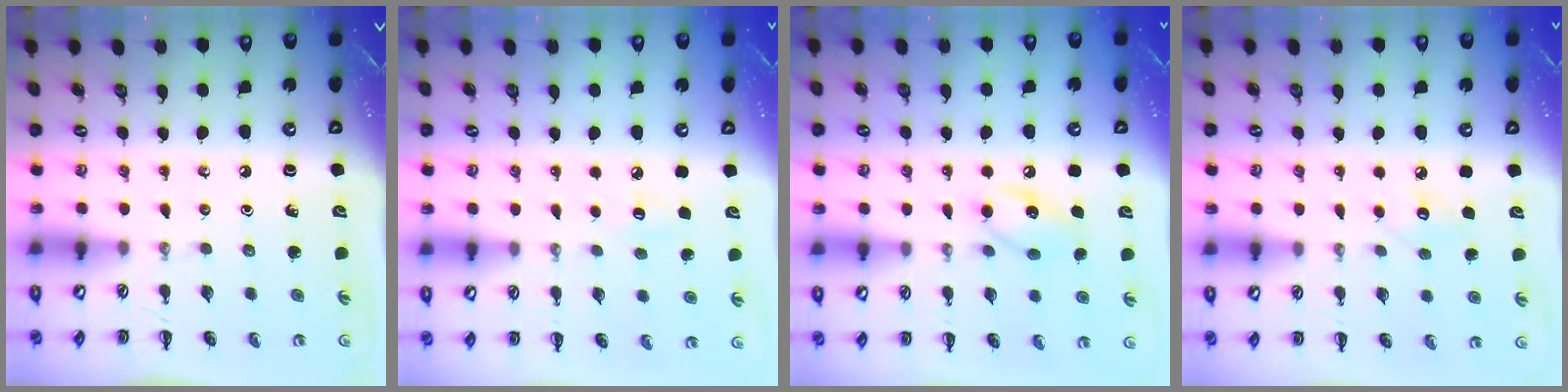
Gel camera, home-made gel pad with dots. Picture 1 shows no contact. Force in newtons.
{"total": 5.1, "press": 4.9, "slide": 1.3}
{"total": 10.0, "press": 9.9, "slide": 0.9}
{"total": 6.7, "press": 6.4, "slide": 1.7}